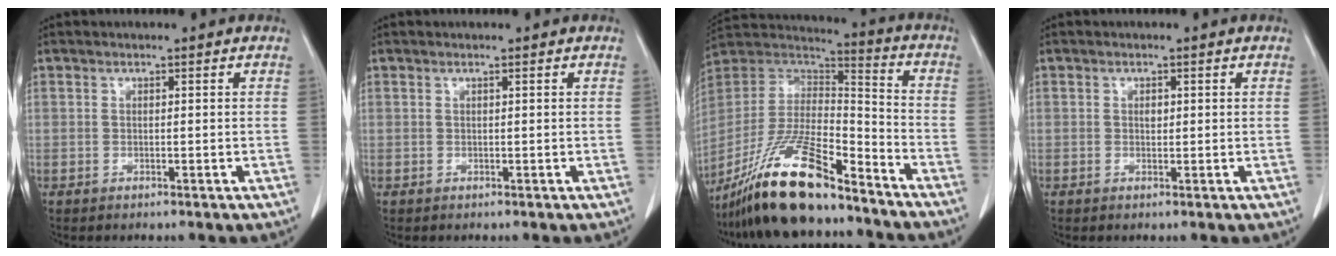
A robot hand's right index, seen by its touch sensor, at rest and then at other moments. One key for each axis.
{"total": 0.0}
{"total": 20.6, "fx": -15.7, "fy": 4.1, "fz": 12.7, "tx": -0.270, "ty": -0.016, "tz": -0.291}
{"total": 0.8, "fx": 0.1, "fy": 0.5, "fz": 0.6, "tx": -0.011, "ty": 0.001, "tz": 0.002}